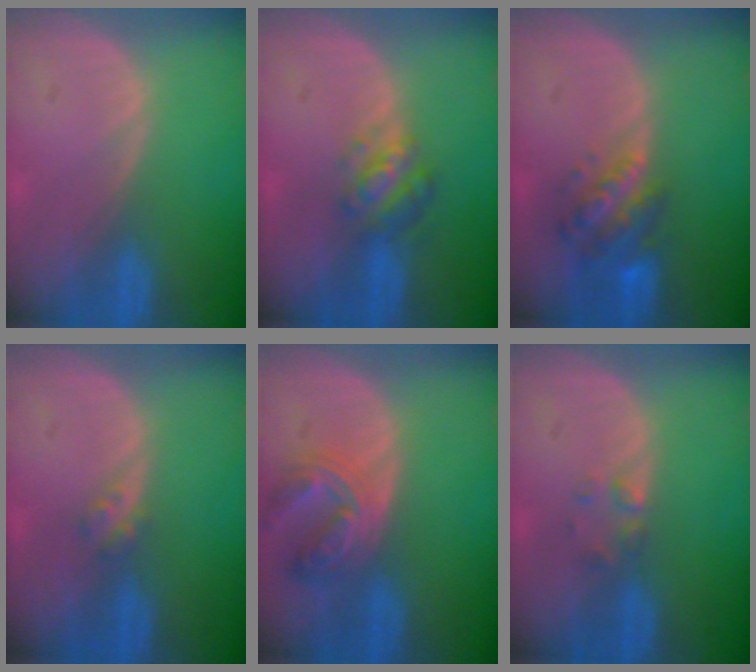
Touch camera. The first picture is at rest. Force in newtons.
{"total": 4.9, "press": 4.4, "slide": 2.0}
{"total": 6.1, "press": 5.9, "slide": 1.7}
{"total": 1.8, "press": 1.5, "slide": 0.9}
{"total": 6.6, "press": 6.4, "slide": 1.7}
{"total": 1.7, "press": 1.7, "slide": 0.2}